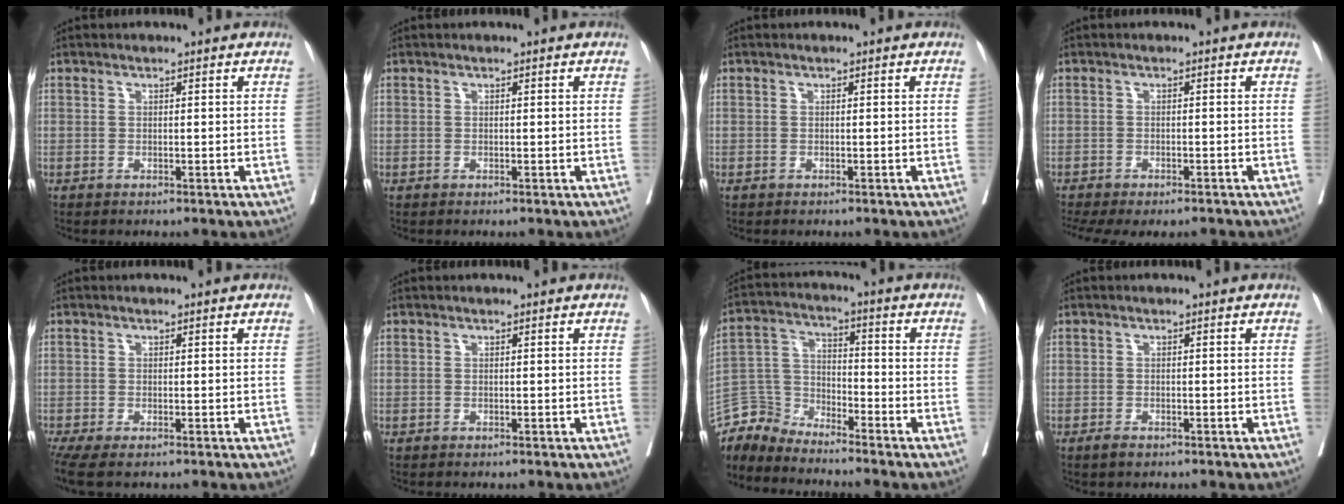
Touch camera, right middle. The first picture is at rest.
{"total": 0.0}
{"total": 0.0}
{"total": 9.9, "force": [-8.1, 3.0, 4.8], "torque": [-0.097, -0.002, -0.108]}
{"total": 3.4, "force": [-2.1, 0.8, 2.5], "torque": [-0.049, -0.010, -0.042]}
{"total": 0.0}
{"total": 6.8, "force": [-6.7, 0.8, -0.9], "torque": [0.015, 0.019, -0.137]}
{"total": 0.7, "force": [-0.3, 0.3, 0.6], "torque": [-0.013, 0.001, -0.004]}